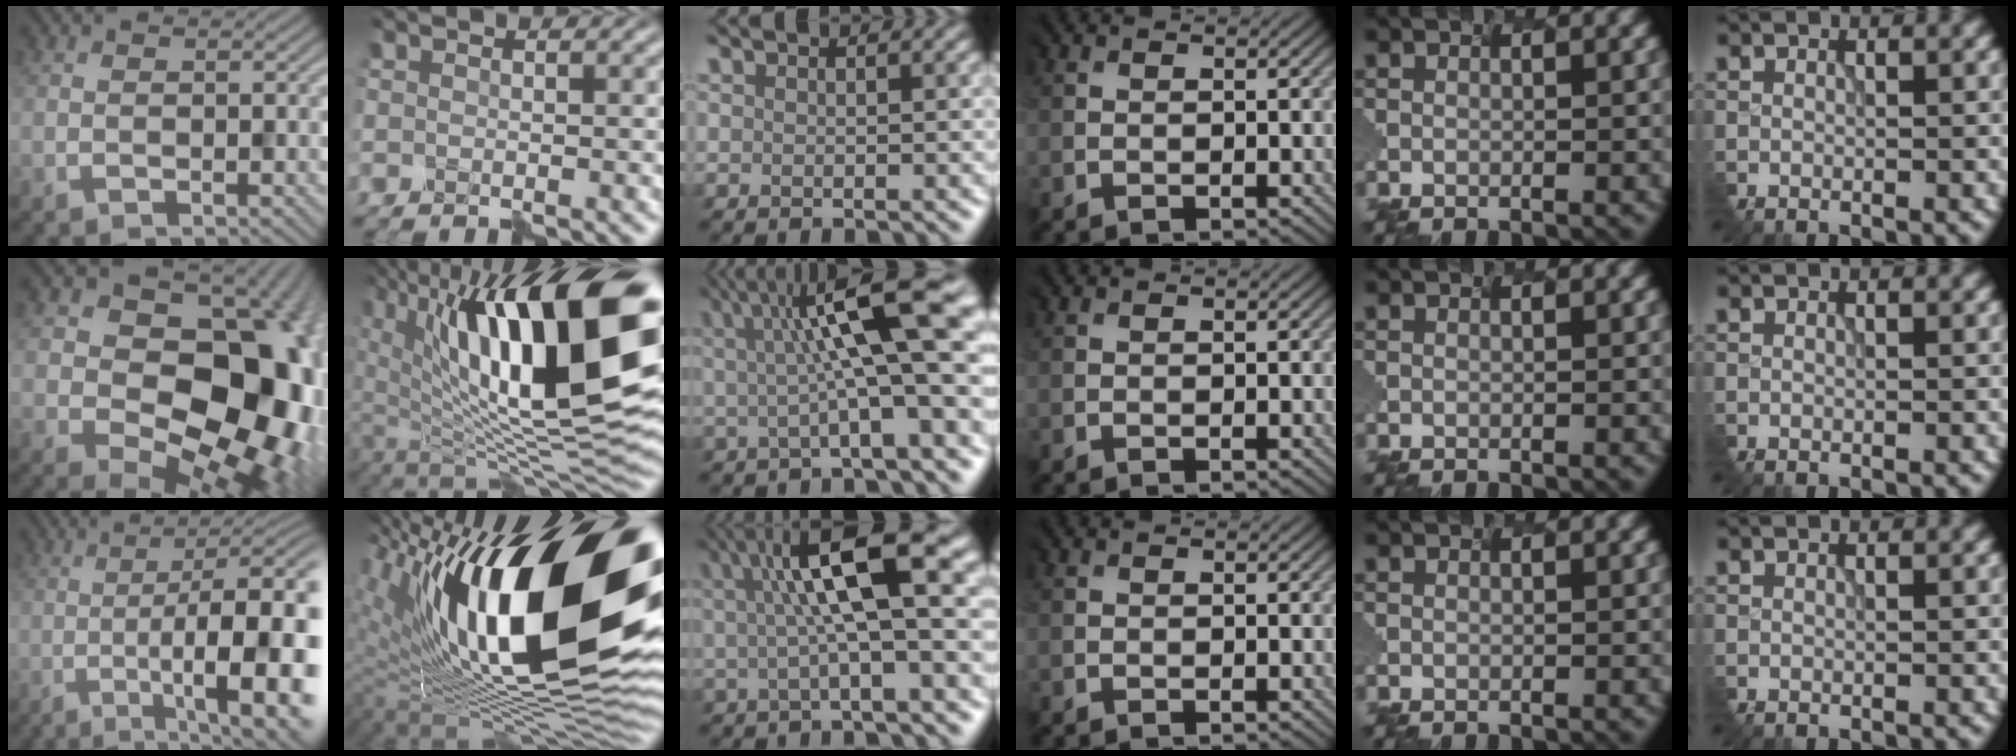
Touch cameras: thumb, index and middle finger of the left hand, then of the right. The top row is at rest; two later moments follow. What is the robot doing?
{"motion": "shake", "object": "plastic piggy bank"}